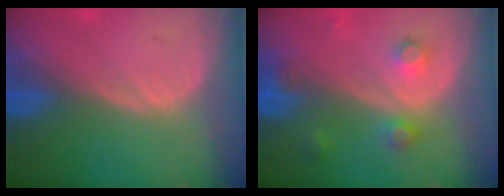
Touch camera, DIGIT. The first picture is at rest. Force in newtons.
{"total": 3.8, "press": 3.4, "slide": 1.7}